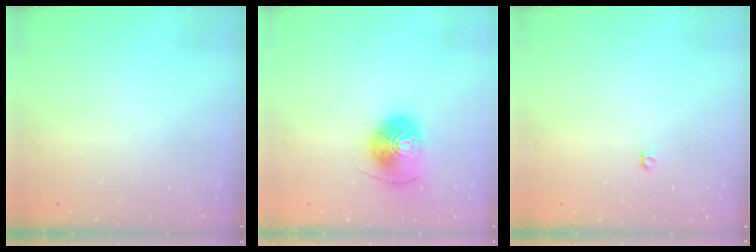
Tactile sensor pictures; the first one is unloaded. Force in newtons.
{"total": 9.8, "press": 9.7, "slide": 1.2}
{"total": 3.6, "press": 3.5, "slide": 0.6}